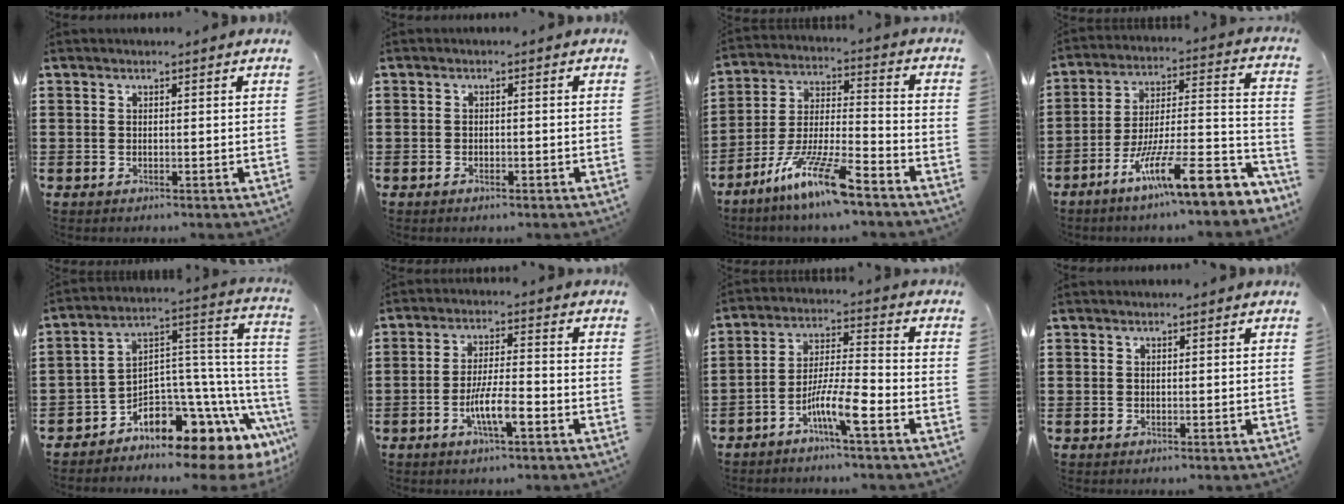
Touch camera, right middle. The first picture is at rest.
{"total": 1.3, "force": [-1.0, 0.6, 0.8], "torque": [-0.017, -0.001, -0.019]}
{"total": 11.6, "force": [-8.6, 1.3, 7.7], "torque": [-0.159, 0.008, -0.170]}
{"total": 13.8, "force": [-8.9, 2.0, 10.4], "torque": [-0.152, 0.008, -0.156]}
{"total": 7.0, "force": [-5.7, 2.3, 3.3], "torque": [-0.084, -0.042, -0.123]}
{"total": 6.2, "force": [-2.7, 1.4, 5.4], "torque": [-0.108, -0.004, -0.054]}
{"total": 7.6, "force": [-4.7, 1.0, 5.9], "torque": [-0.116, -0.003, -0.090]}
{"total": 0.0}